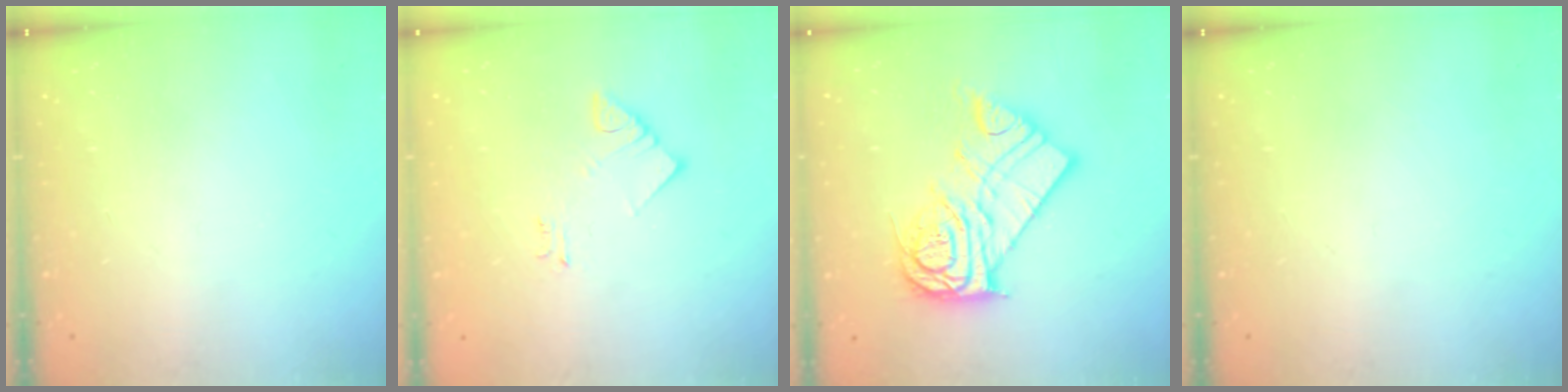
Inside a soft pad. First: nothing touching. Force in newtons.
{"total": 3.3, "press": 3.3, "slide": 0.1}
{"total": 16.1, "press": 16.1, "slide": 1.4}
{"total": 0.0}